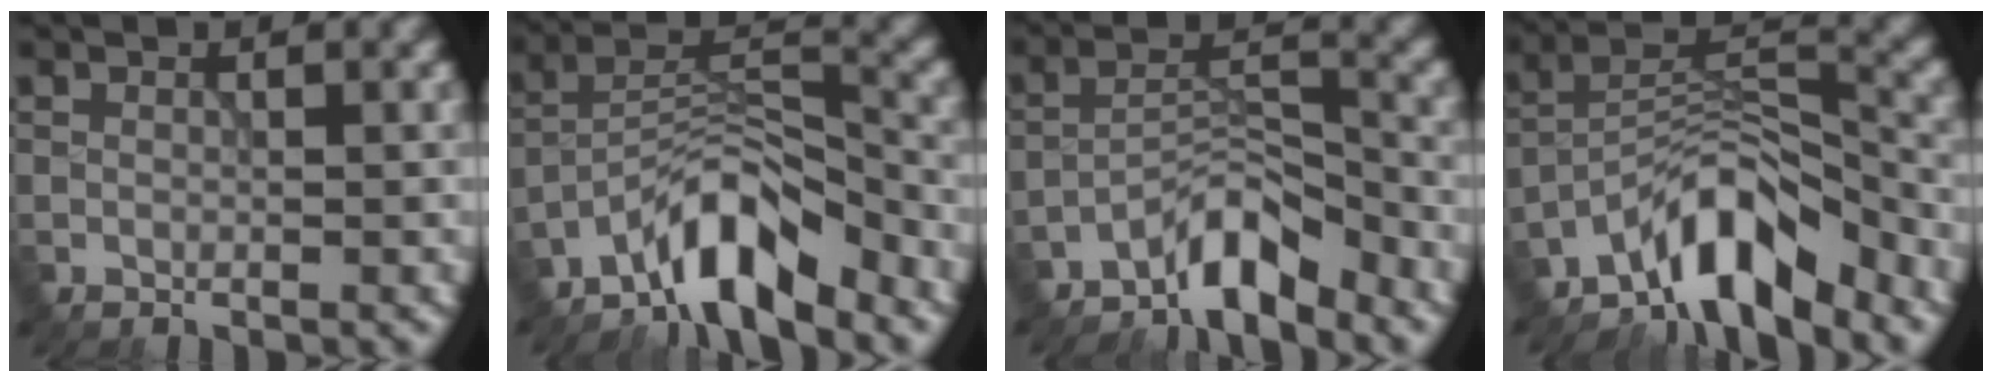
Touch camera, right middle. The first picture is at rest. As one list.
[{"total": 6.7, "force": [-5.4, 1.7, 3.6], "torque": [-0.057, 0.011, -0.104]}, {"total": 4.6, "force": [-3.9, 1.0, 2.3], "torque": [-0.033, 0.015, -0.079]}, {"total": 7.5, "force": [-5.9, 2.3, 4.0], "torque": [-0.055, 0.009, -0.115]}]